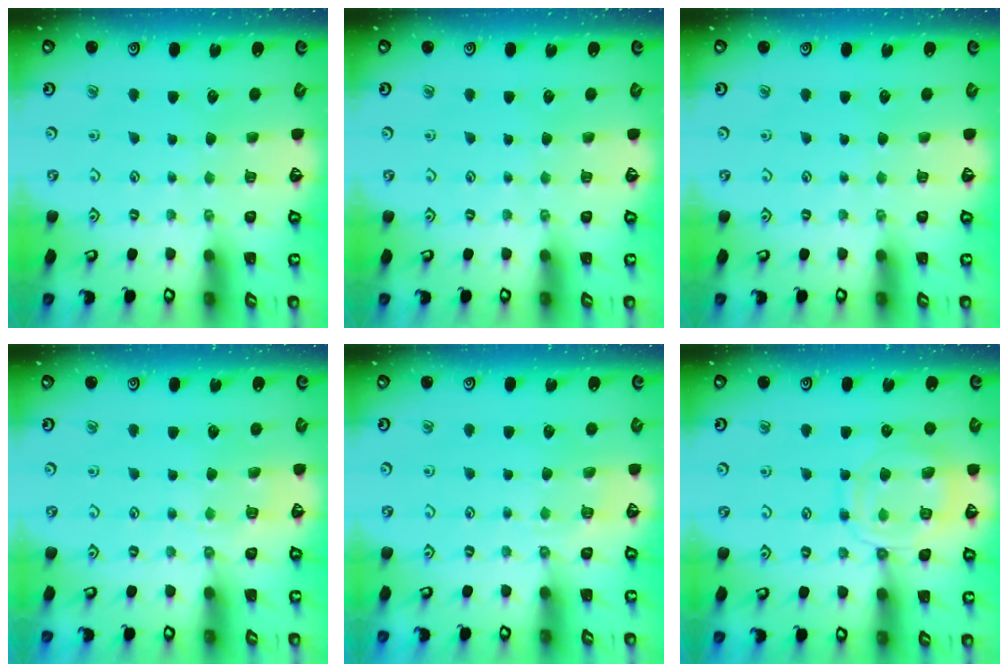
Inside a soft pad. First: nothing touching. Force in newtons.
{"total": 0.0}
{"total": 0.0}
{"total": 4.2, "press": 4.2, "slide": 0.6}
{"total": 3.0, "press": 2.9, "slide": 0.7}
{"total": 13.6, "press": 13.6, "slide": 1.2}